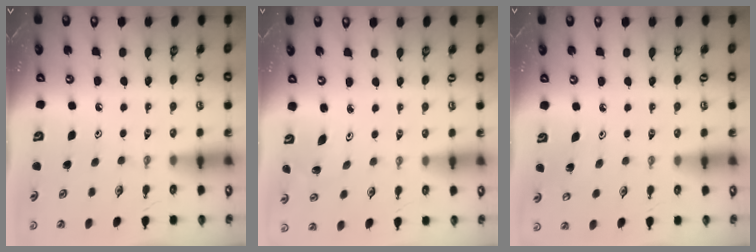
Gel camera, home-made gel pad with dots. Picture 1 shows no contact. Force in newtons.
{"total": 2.0, "press": 2.0, "slide": 0.1}
{"total": 4.4, "press": 4.3, "slide": 0.4}